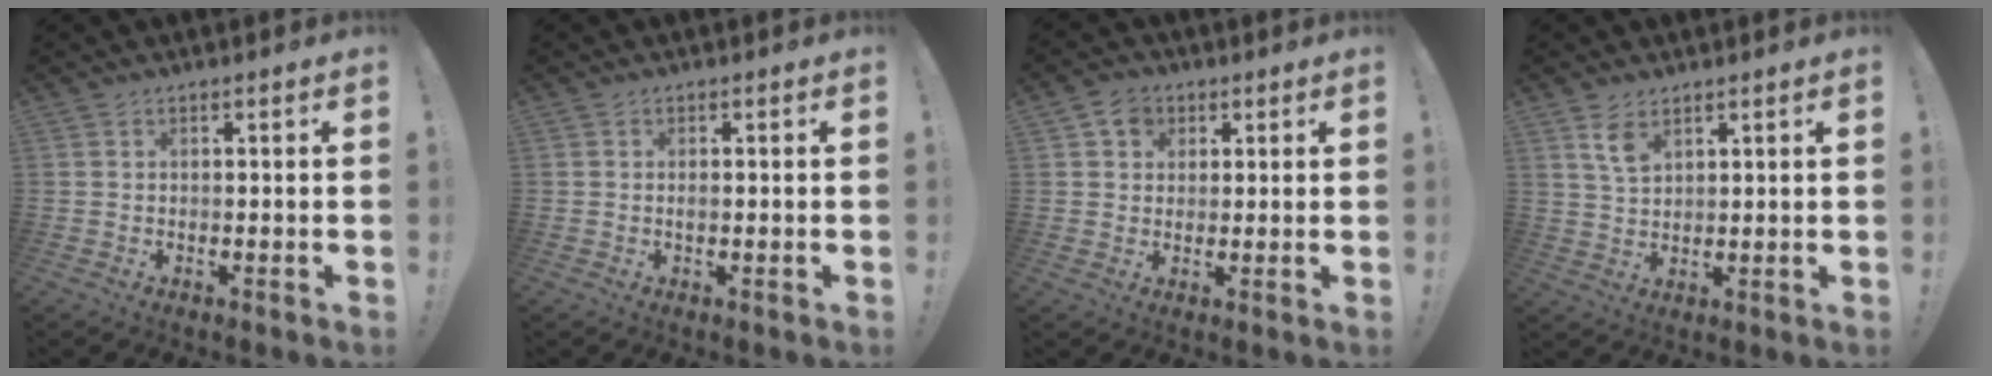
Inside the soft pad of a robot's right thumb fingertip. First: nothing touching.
{"total": 0.6, "force": [-0.2, 0.3, 0.5], "torque": [-0.010, 0.001, -0.003]}
{"total": 5.4, "force": [2.2, 4.6, 1.8], "torque": [-0.022, -0.003, 0.041]}
{"total": 5.4, "force": [3.2, 2.8, 3.4], "torque": [-0.056, -0.016, 0.059]}